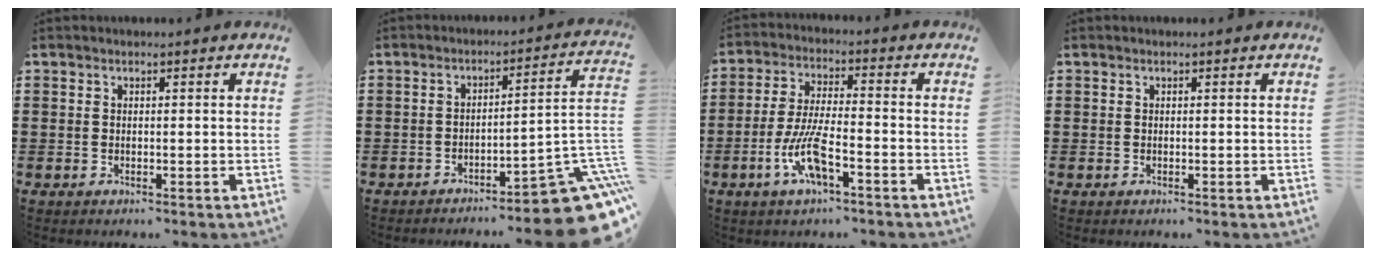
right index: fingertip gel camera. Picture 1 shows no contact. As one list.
[{"total": 8.8, "force": [-6.0, 1.2, 6.3], "torque": [-0.075, -0.003, -0.114]}, {"total": 8.5, "force": [-3.8, 1.9, 7.3], "torque": [-0.165, -0.015, -0.074]}, {"total": 0.0}]